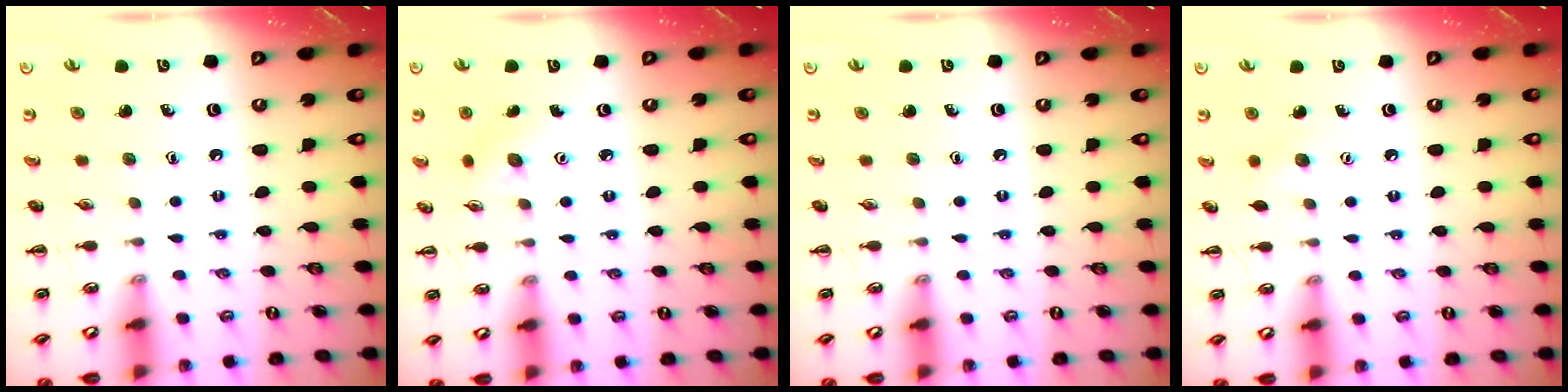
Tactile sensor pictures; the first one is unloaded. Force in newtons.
{"total": 3.6, "press": 3.5, "slide": 1.1}
{"total": 0.0}
{"total": 2.5, "press": 2.4, "slide": 0.6}